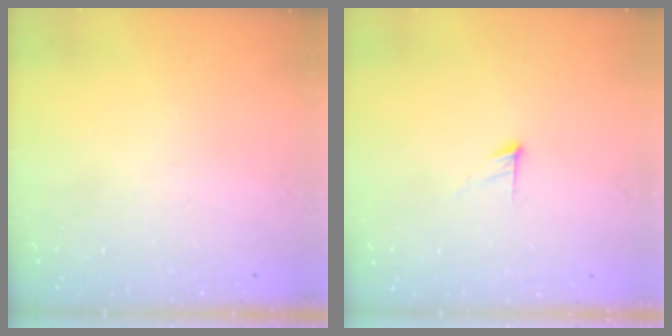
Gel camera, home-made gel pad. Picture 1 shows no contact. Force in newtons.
{"total": 4.5, "press": 4.5, "slide": 0.4}